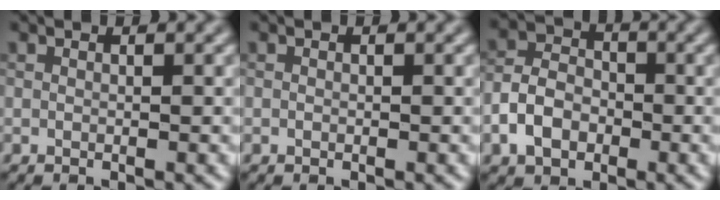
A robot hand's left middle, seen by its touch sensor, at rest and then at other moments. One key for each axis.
{"total": 0.0}
{"total": 4.3, "fx": -1.7, "fy": 3.1, "fz": 2.5, "tx": -0.047, "ty": 0.005, "tz": -0.036}